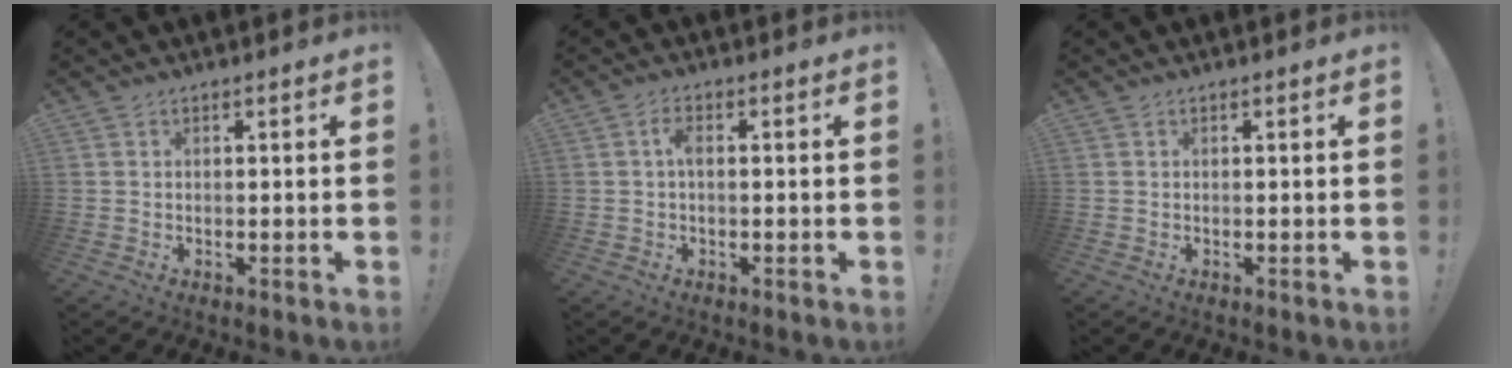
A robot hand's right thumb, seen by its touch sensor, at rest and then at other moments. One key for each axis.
{"total": 2.8, "fx": 0.0, "fy": 1.1, "fz": 2.5, "tx": -0.057, "ty": 0.009, "tz": 0.000}
{"total": 0.0}